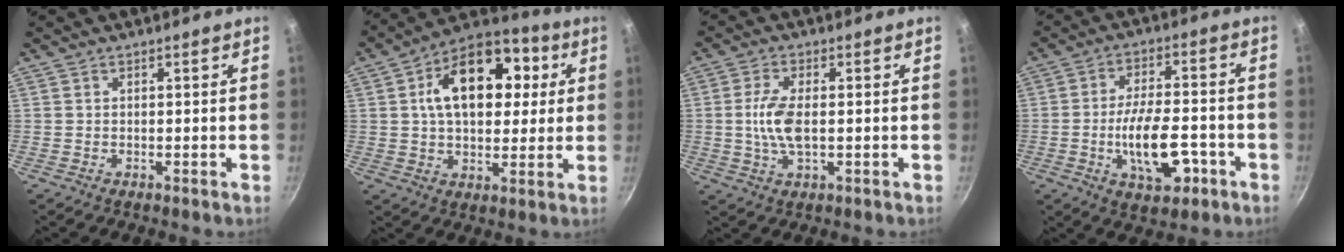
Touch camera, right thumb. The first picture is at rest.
{"total": 18.6, "force": [4.2, 11.5, 14.1], "torque": [-0.179, 0.018, 0.059]}
{"total": 7.0, "force": [-0.1, 3.1, 6.2], "torque": [-0.137, -0.001, -0.003]}
{"total": 12.1, "force": [-3.8, 5.7, 10.0], "torque": [-0.159, 0.021, -0.060]}